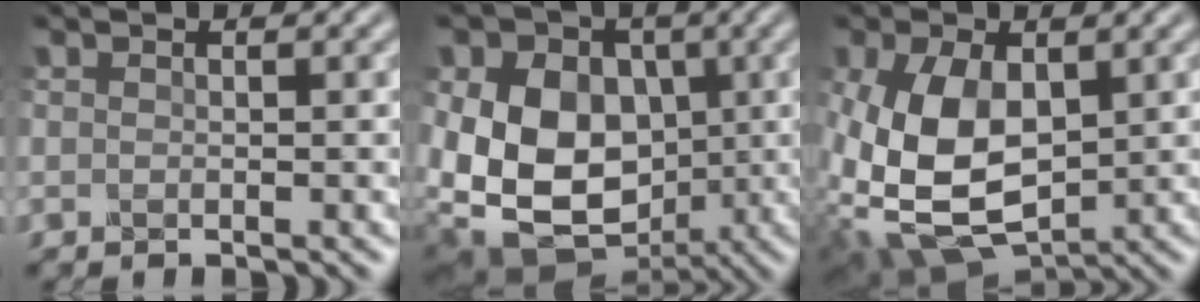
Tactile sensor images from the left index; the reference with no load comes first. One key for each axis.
{"total": 17.1, "fx": -0.1, "fy": 14.3, "fz": 9.4, "tx": -0.210, "ty": 0.014, "tz": -0.016}
{"total": 10.3, "fx": -0.2, "fy": 6.6, "fz": 8.0, "tx": -0.209, "ty": -0.011, "tz": 0.004}